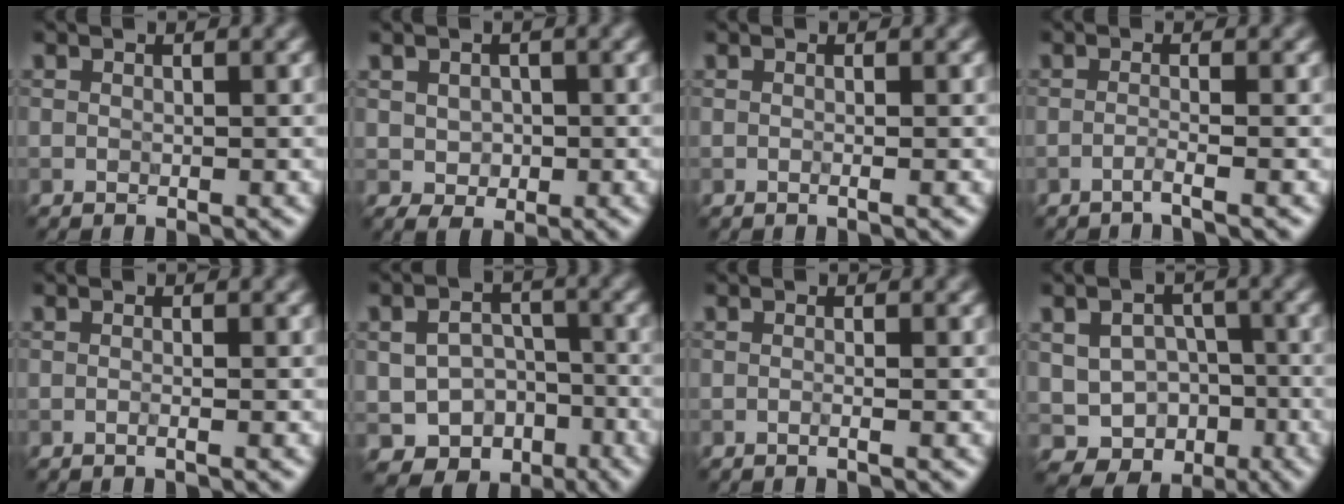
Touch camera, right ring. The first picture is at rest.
{"total": 2.0, "force": [0.2, 1.6, 1.1], "torque": [-0.022, -0.001, 0.002]}
{"total": 1.1, "force": [0.1, 0.5, 1.0], "torque": [0.004, -0.009, -0.015]}
{"total": 1.4, "force": [-0.9, 0.1, 1.1], "torque": [-0.010, 0.001, -0.031]}
{"total": 1.0, "force": [-0.1, 0.4, 0.9], "torque": [-0.001, -0.008, -0.016]}
{"total": 5.9, "force": [-2.9, 4.5, 2.6], "torque": [-0.035, -0.004, -0.035]}
{"total": 1.0, "force": [-0.1, 0.4, 1.0], "torque": [-0.001, -0.012, -0.017]}
{"total": 6.0, "force": [-1.9, 4.9, 2.9], "torque": [-0.031, -0.002, -0.031]}